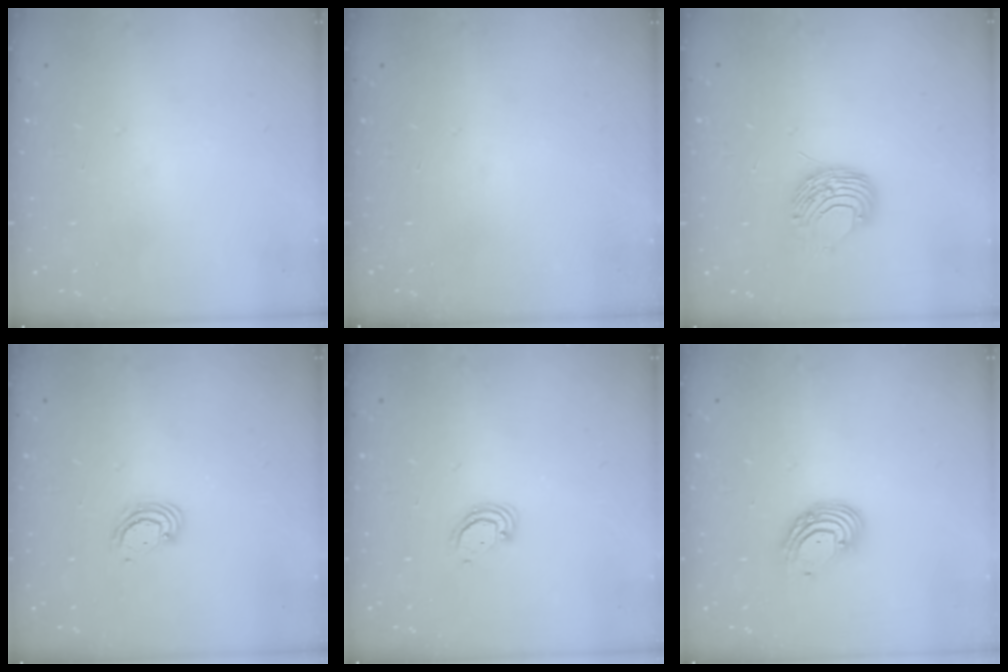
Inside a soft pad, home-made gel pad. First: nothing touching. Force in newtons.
{"total": 0.0}
{"total": 8.9, "press": 8.9, "slide": 0.7}
{"total": 2.9, "press": 2.9, "slide": 0.3}
{"total": 3.6, "press": 3.6, "slide": 0.3}
{"total": 7.3, "press": 7.3, "slide": 0.8}